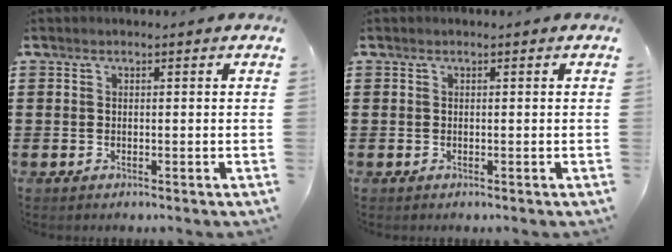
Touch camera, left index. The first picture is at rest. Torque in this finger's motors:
{"motor_torque": [0.00, 0.00, 0.00, 0.00]}